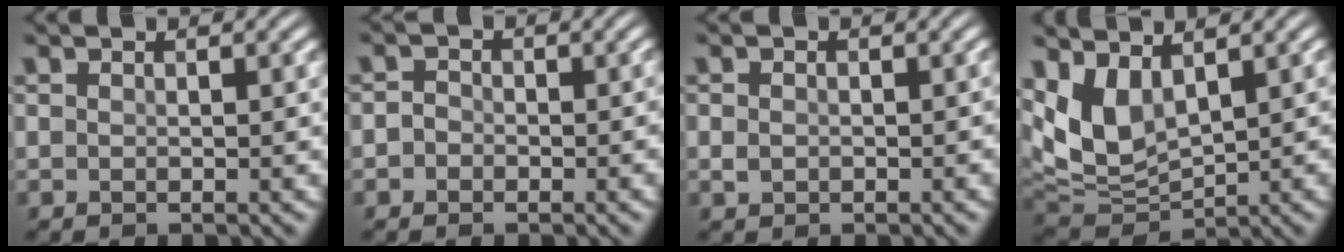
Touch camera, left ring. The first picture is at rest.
{"total": 2.1, "force": [-1.2, 1.7, 0.1], "torque": [0.008, -0.003, -0.034]}
{"total": 2.1, "force": [-0.7, 1.7, 1.1], "torque": [-0.023, -0.007, -0.018]}
{"total": 8.3, "force": [2.1, 5.1, 6.2], "torque": [-0.135, -0.021, 0.033]}